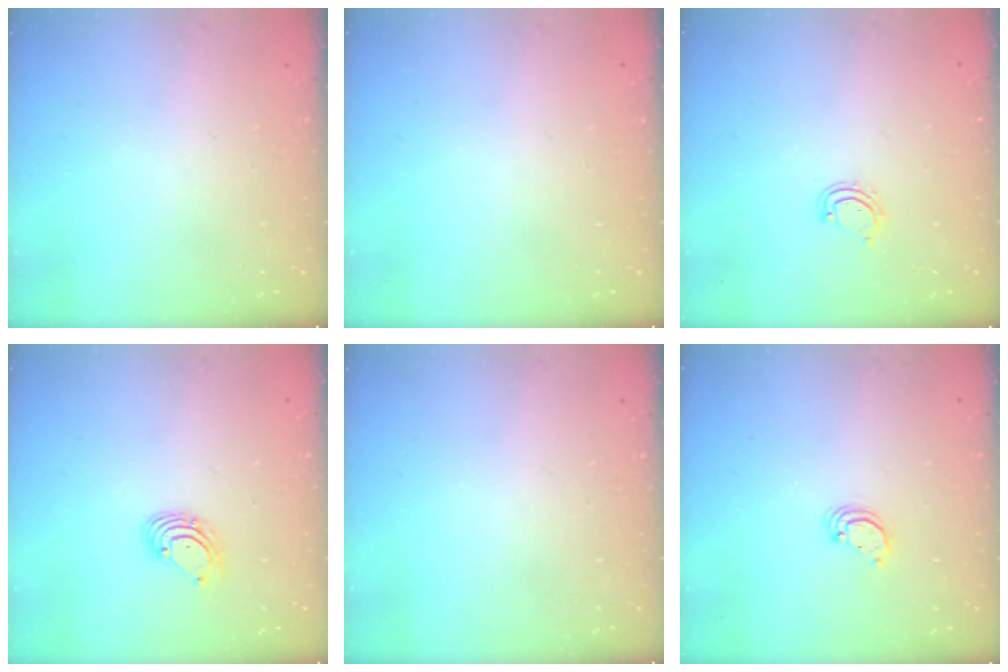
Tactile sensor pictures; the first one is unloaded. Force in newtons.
{"total": 0.0}
{"total": 4.9, "press": 4.9, "slide": 0.3}
{"total": 2.6, "press": 2.6, "slide": 0.1}
{"total": 0.0}
{"total": 2.9, "press": 2.9, "slide": 0.1}